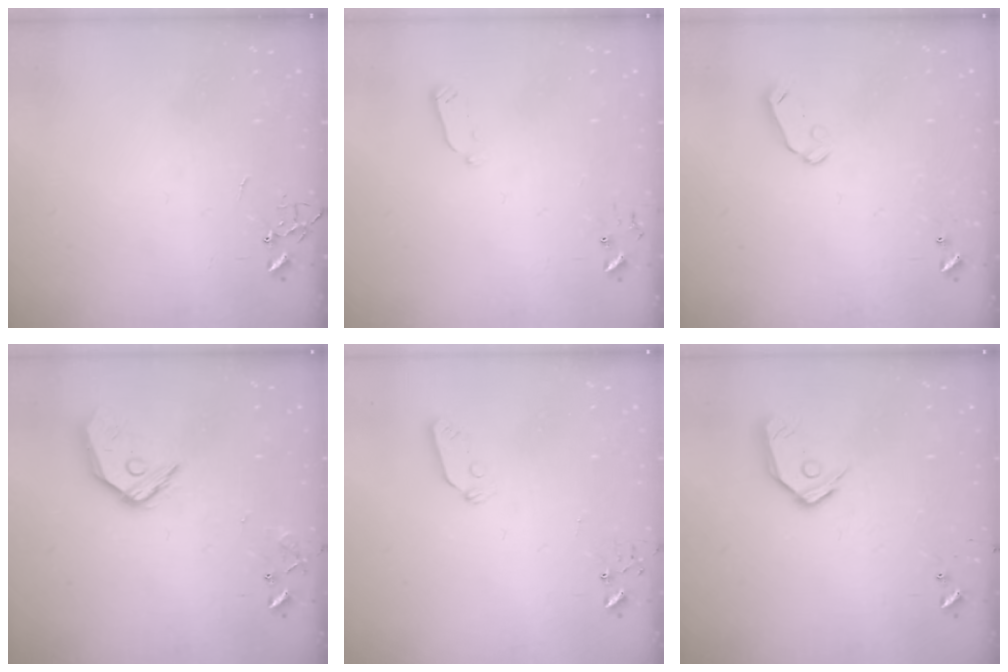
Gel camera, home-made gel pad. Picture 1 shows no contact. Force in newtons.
{"total": 2.9, "press": 2.9, "slide": 0.4}
{"total": 5.8, "press": 5.8, "slide": 0.5}
{"total": 12.2, "press": 12.2, "slide": 1.1}
{"total": 4.6, "press": 4.6, "slide": 0.3}
{"total": 11.6, "press": 11.5, "slide": 1.2}